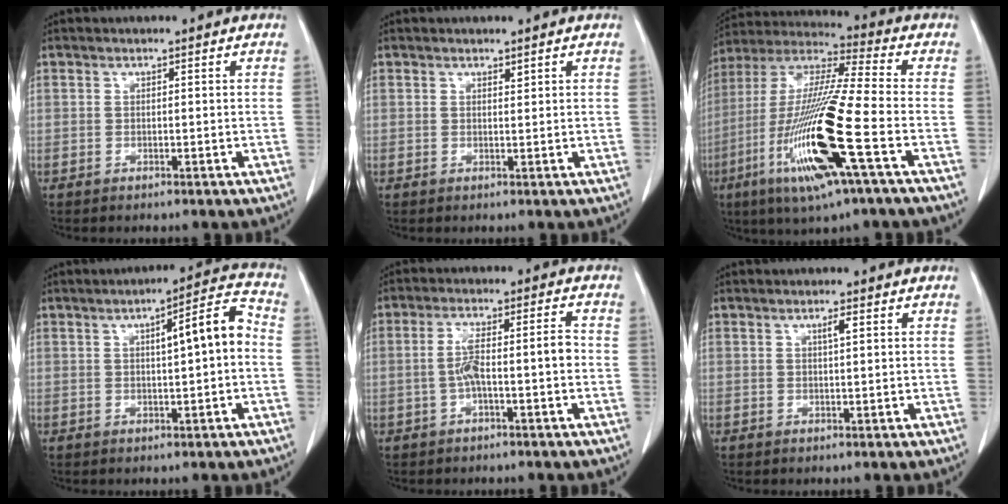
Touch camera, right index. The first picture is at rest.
{"total": 0.5, "force": [0.5, 0.1, 0.2], "torque": [-0.009, -0.006, 0.007]}
{"total": 20.3, "force": [-7.0, 0.6, 19.1], "torque": [-0.415, -0.032, -0.139]}
{"total": 7.5, "force": [0.4, 1.0, 7.4], "torque": [-0.106, 0.021, 0.002]}
{"total": 6.1, "force": [-1.1, 0.9, 5.9], "torque": [-0.113, 0.022, -0.019]}
{"total": 1.4, "force": [0.6, 0.1, 1.3], "torque": [-0.024, 0.000, 0.009]}